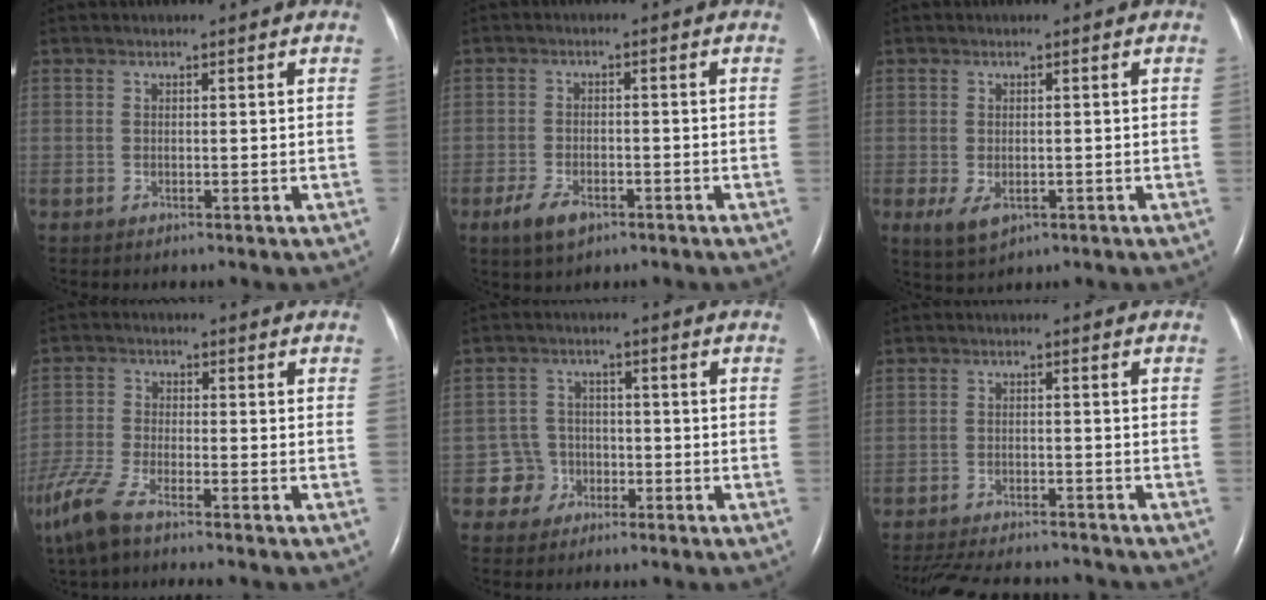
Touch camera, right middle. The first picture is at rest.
{"total": 4.6, "force": [-2.8, 2.2, 3.0], "torque": [-0.068, -0.004, -0.046]}
{"total": 3.6, "force": [-1.3, 2.0, 2.7], "torque": [-0.053, -0.007, -0.012]}
{"total": 8.5, "force": [-6.4, 1.6, 5.3], "torque": [-0.126, -0.024, -0.128]}
{"total": 4.2, "force": [-2.0, 3.7, -0.4], "torque": [0.013, 0.016, -0.037]}
{"total": 14.4, "force": [-13.1, 2.9, 5.1], "torque": [-0.115, -0.016, -0.187]}